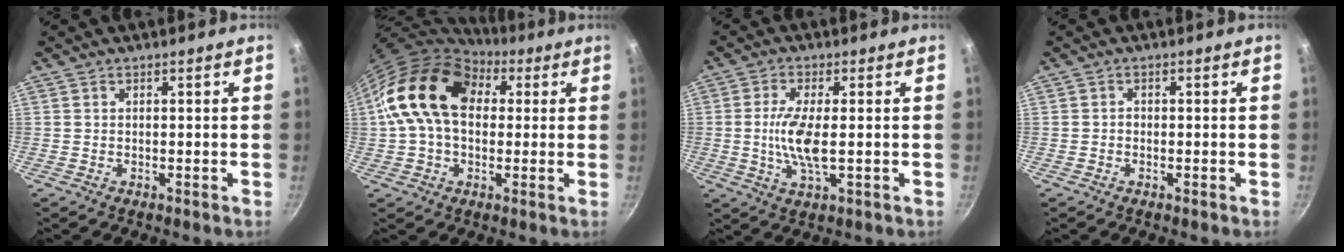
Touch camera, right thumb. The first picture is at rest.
{"total": 17.9, "force": [3.7, 12.6, 12.2], "torque": [-0.187, 0.023, 0.049]}
{"total": 7.8, "force": [-0.3, 2.5, 7.4], "torque": [-0.158, -0.005, -0.007]}
{"total": 0.6, "force": [-0.2, 0.5, 0.3], "torque": [-0.003, 0.002, -0.005]}